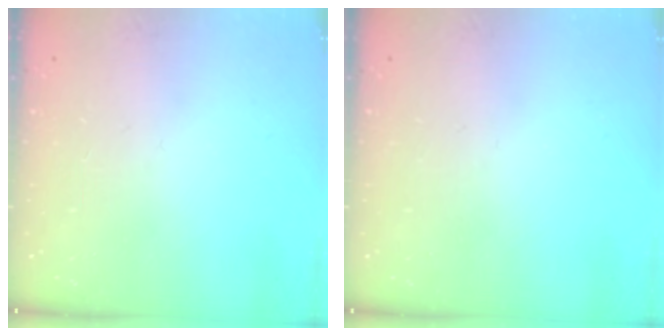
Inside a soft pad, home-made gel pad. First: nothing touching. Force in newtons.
{"total": 0.0}